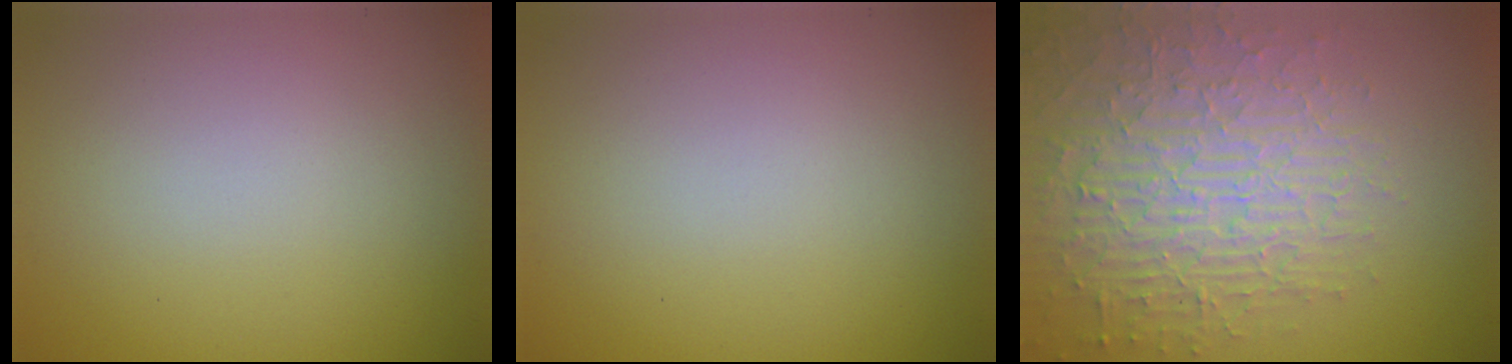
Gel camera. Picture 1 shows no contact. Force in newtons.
{"total": 0.0}
{"total": 7.0, "press": 5.3, "slide": 4.5}